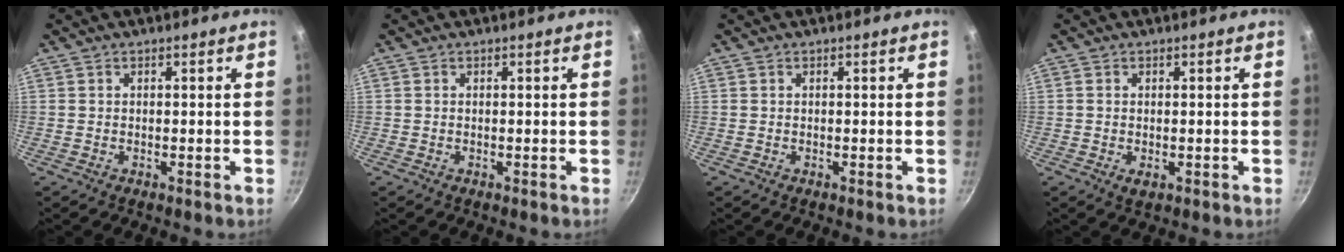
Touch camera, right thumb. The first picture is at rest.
{"total": 0.0}
{"total": 0.0}
{"total": 1.6, "force": [-0.4, 0.9, 1.3], "torque": [-0.021, -0.005, -0.005]}